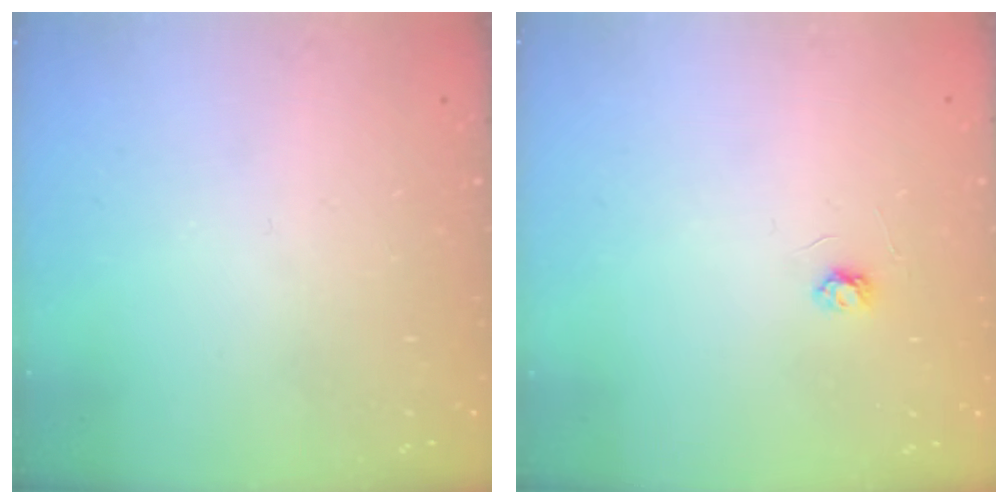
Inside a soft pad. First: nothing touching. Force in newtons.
{"total": 2.6, "press": 2.6, "slide": 0.3}